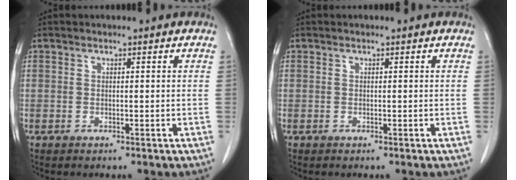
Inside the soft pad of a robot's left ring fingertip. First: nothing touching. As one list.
[{"total": 0.0}]